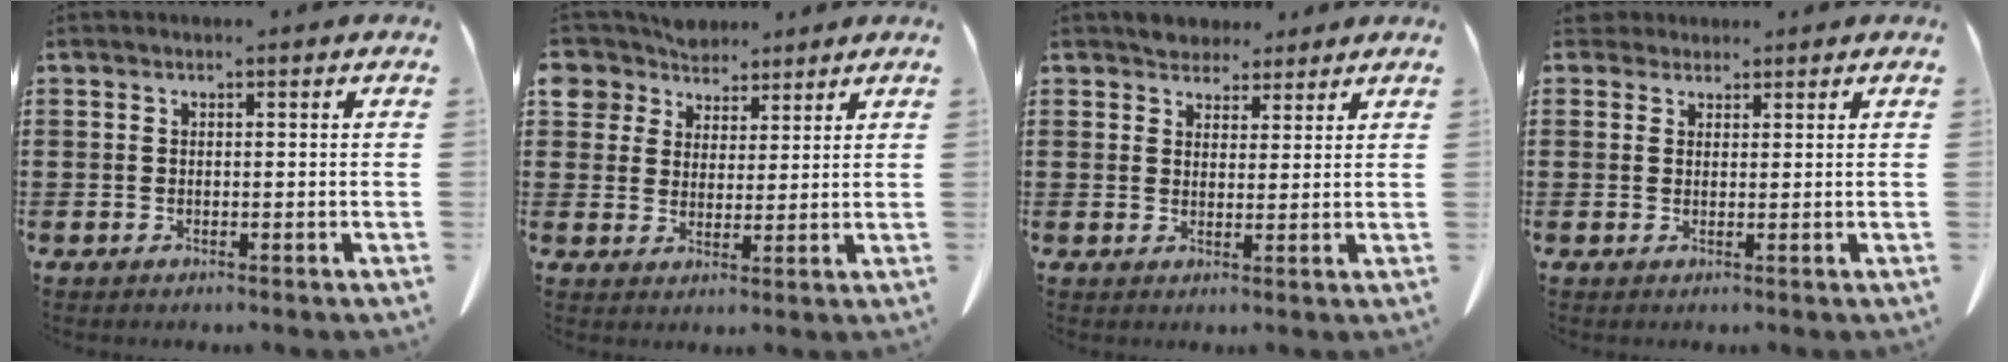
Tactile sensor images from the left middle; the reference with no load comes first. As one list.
[{"total": 5.6, "force": [4.5, 3.3, 0.1], "torque": [-0.035, -0.013, 0.082]}, {"total": 3.7, "force": [3.3, 1.5, 0.0], "torque": [-0.005, -0.005, 0.063]}, {"total": 2.2, "force": [1.9, 1.0, 0.3], "torque": [-0.003, 0.004, 0.036]}]